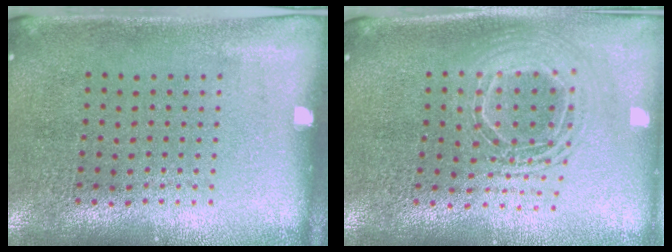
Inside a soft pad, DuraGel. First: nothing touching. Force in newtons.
{"total": 1.8, "press": 1.5, "slide": 1.1}